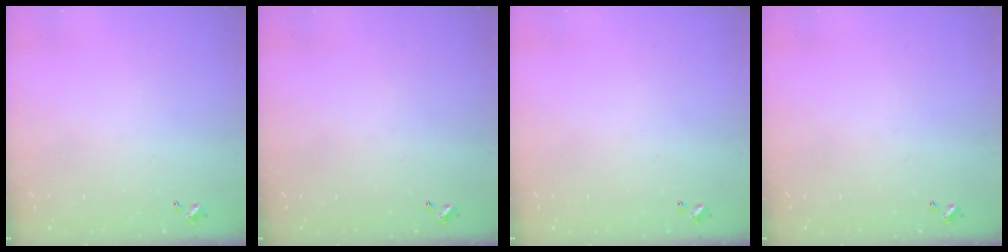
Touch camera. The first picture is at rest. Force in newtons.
{"total": 0.0}
{"total": 0.0}
{"total": 0.0}